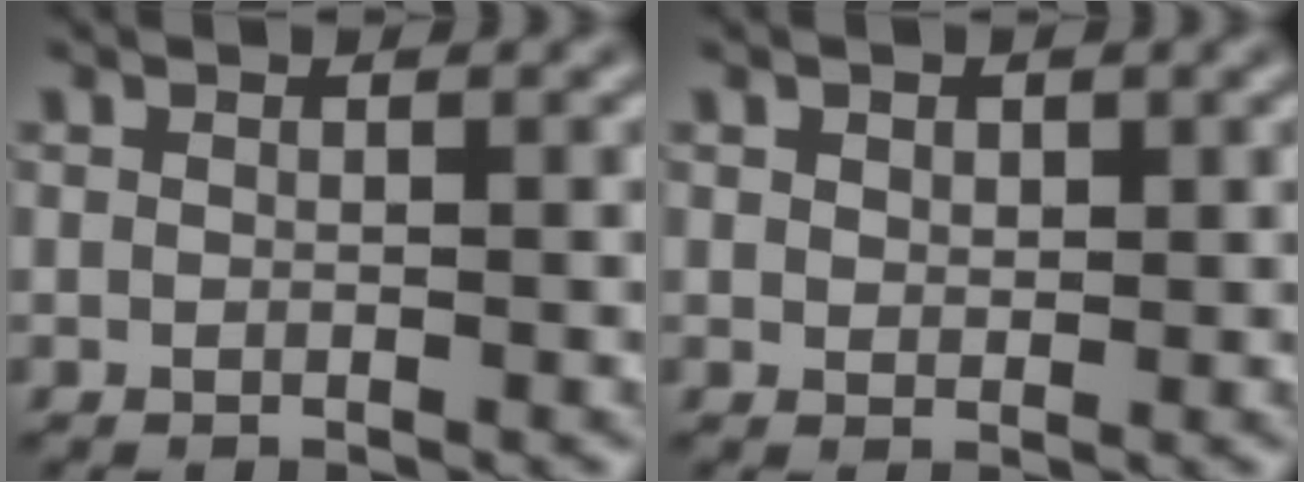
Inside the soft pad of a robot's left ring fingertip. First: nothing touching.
{"total": 1.2, "force": [0.6, 0.8, 0.5], "torque": [-0.009, 0.000, 0.009]}